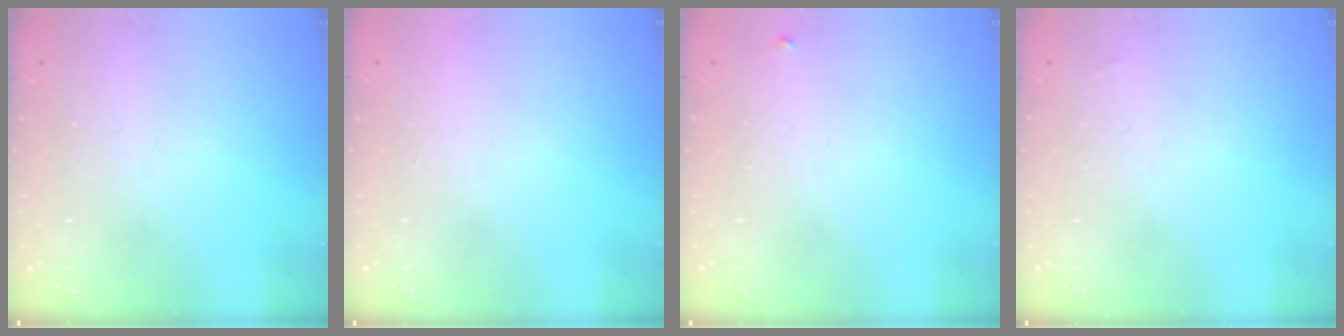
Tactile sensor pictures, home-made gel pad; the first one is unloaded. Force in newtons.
{"total": 1.5, "press": 1.5, "slide": 0.1}
{"total": 3.5, "press": 3.4, "slide": 0.5}
{"total": 1.3, "press": 1.3, "slide": 0.2}